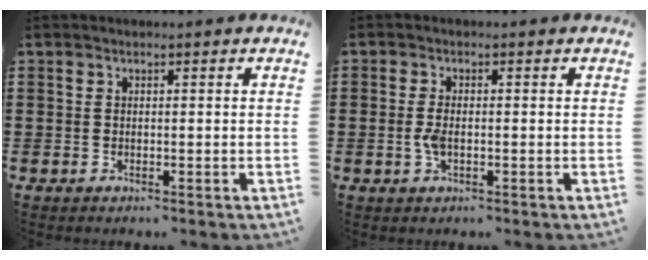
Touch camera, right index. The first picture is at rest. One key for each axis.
{"total": 2.5, "fx": -0.4, "fy": 1.0, "fz": 2.2, "tx": -0.057, "ty": -0.007, "tz": -0.012}